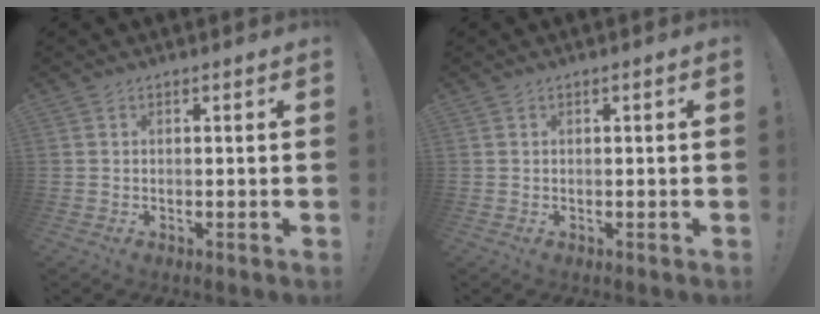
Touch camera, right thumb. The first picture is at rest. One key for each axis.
{"total": 0.6, "fx": -0.1, "fy": -0.1, "fz": 0.6, "tx": -0.013, "ty": 0.001, "tz": -0.003}